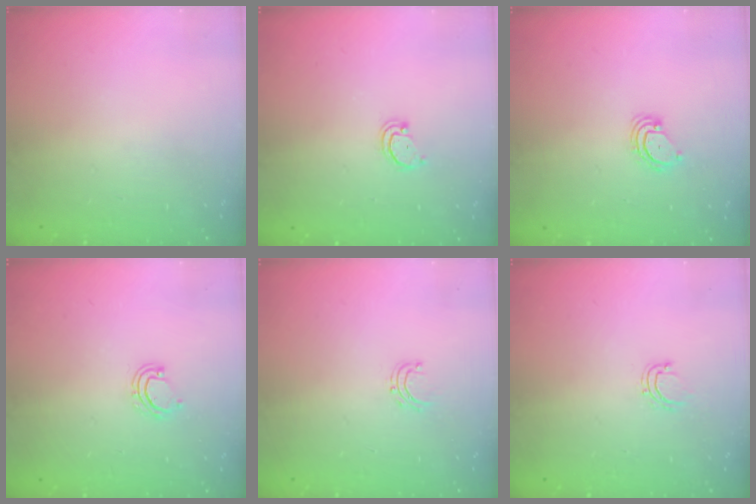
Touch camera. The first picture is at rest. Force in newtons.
{"total": 2.1, "press": 2.1, "slide": 0.2}
{"total": 3.8, "press": 3.8, "slide": 0.3}
{"total": 3.5, "press": 3.5, "slide": 0.3}
{"total": 3.7, "press": 3.7, "slide": 0.3}
{"total": 4.7, "press": 4.7, "slide": 0.3}